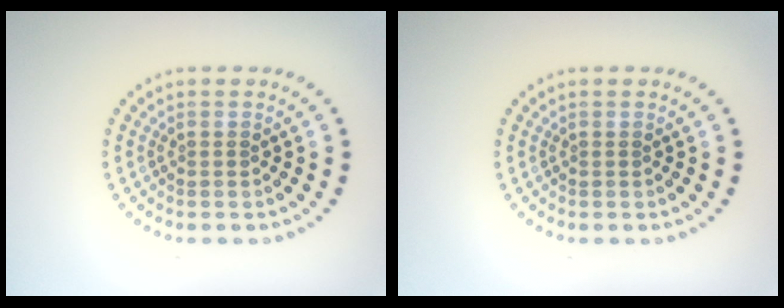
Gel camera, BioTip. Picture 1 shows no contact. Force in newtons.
{"total": 0.0}